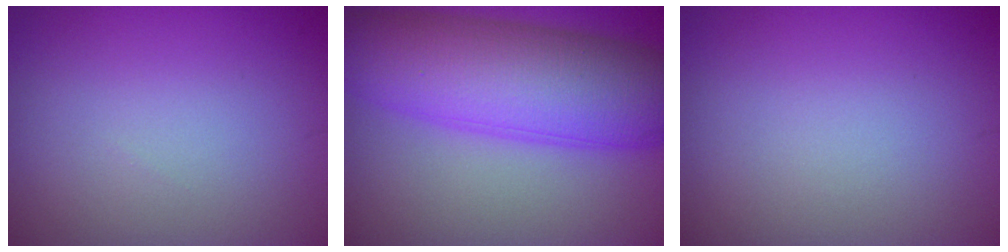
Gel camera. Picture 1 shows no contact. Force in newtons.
{"total": 11.0, "press": 11.0, "slide": 0.4}
{"total": 0.0}